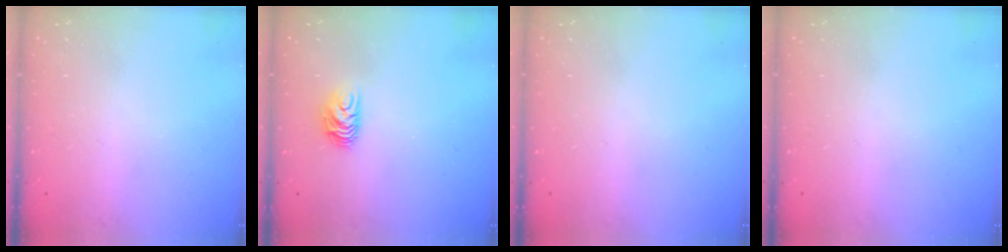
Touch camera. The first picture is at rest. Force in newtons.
{"total": 6.7, "press": 6.6, "slide": 0.6}
{"total": 0.0}
{"total": 0.0}